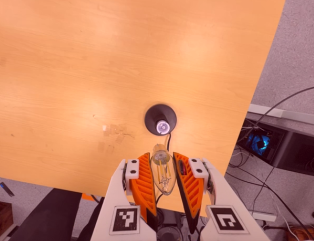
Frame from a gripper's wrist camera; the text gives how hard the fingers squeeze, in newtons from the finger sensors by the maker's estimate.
{"total": 12.1, "left": 12.8, "right": 11.4}